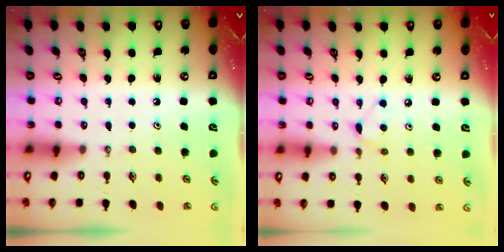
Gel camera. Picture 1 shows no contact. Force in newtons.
{"total": 6.4, "press": 6.3, "slide": 0.7}